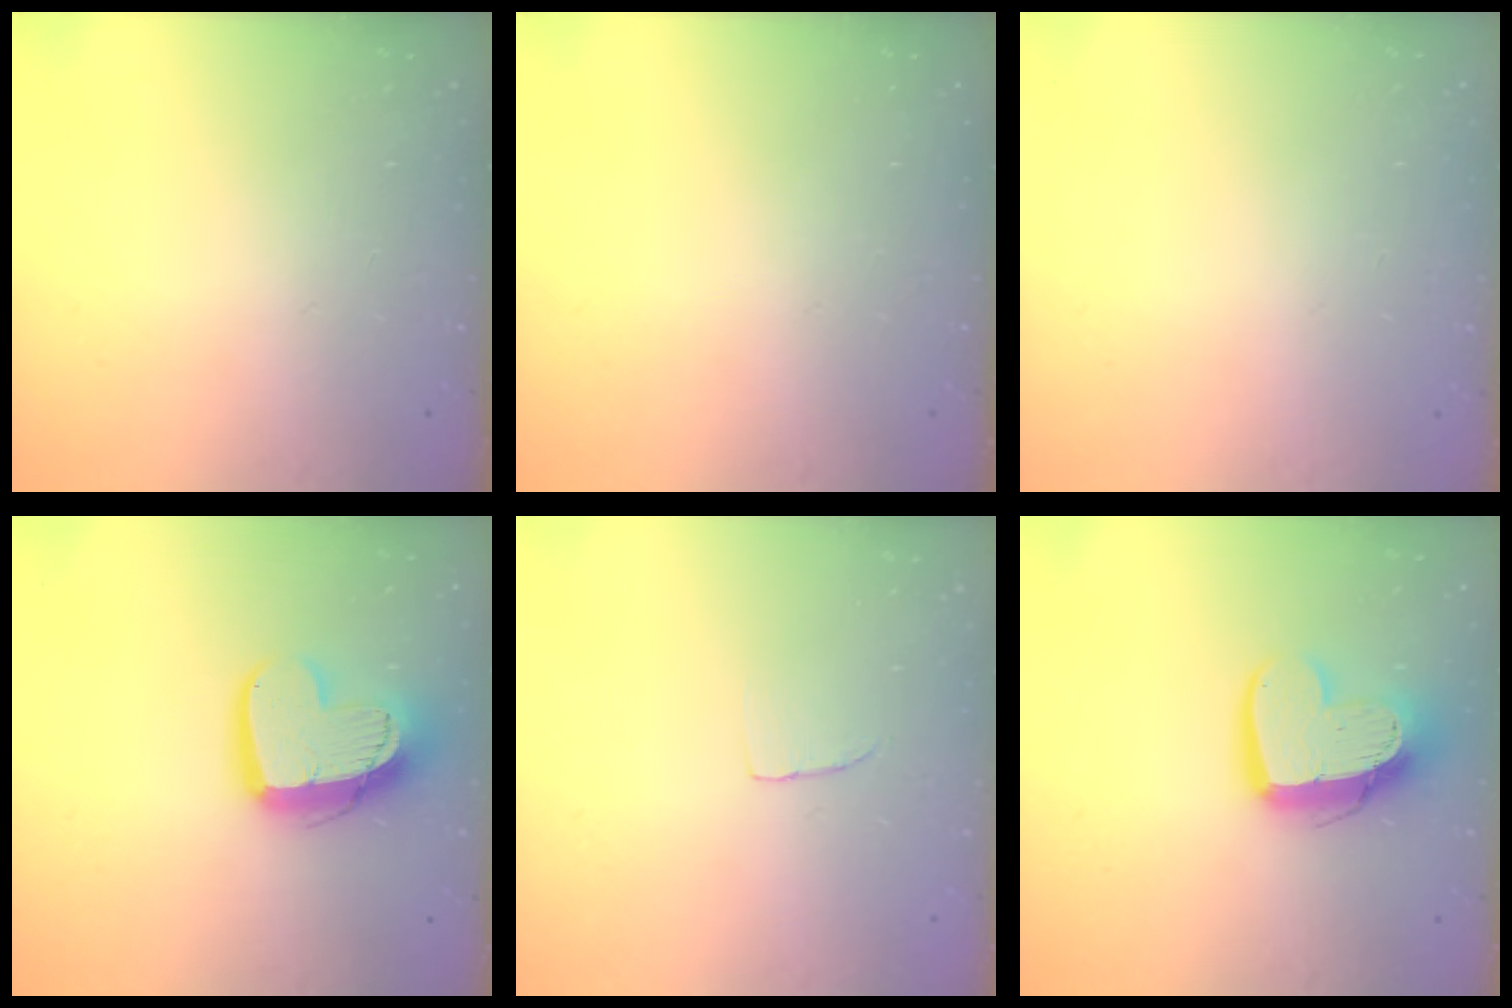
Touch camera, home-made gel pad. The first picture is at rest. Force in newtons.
{"total": 0.0}
{"total": 0.8, "press": 0.4, "slide": 0.7}
{"total": 14.6, "press": 14.6, "slide": 1.1}
{"total": 2.7, "press": 2.7, "slide": 0.2}
{"total": 13.5, "press": 13.5, "slide": 1.1}